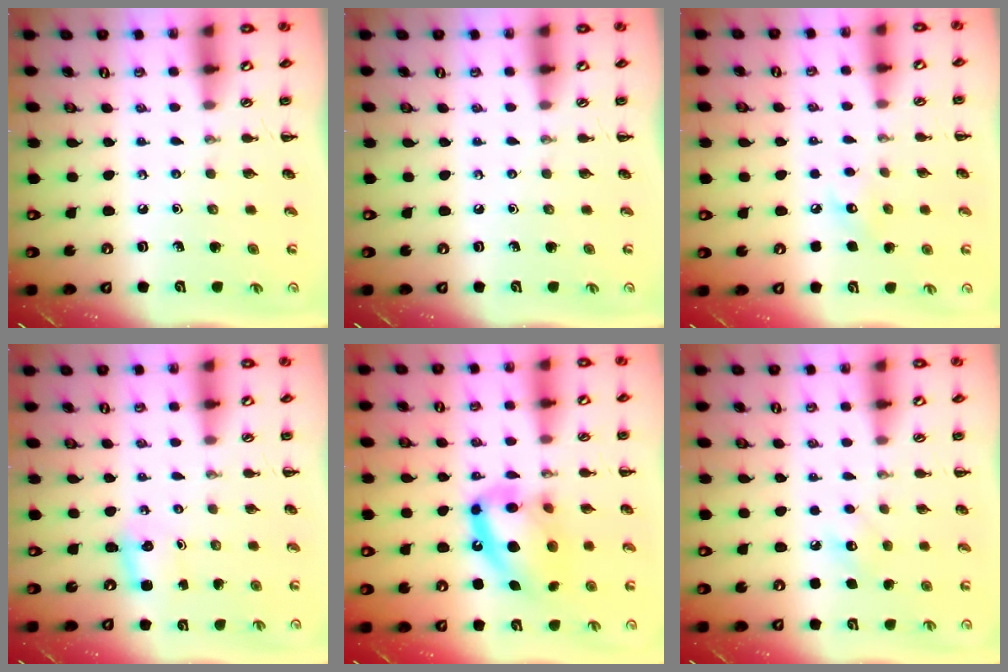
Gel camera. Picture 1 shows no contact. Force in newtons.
{"total": 0.0}
{"total": 5.9, "press": 5.7, "slide": 1.2}
{"total": 2.8, "press": 2.7, "slide": 0.9}
{"total": 15.2, "press": 14.7, "slide": 3.8}
{"total": 7.6, "press": 7.4, "slide": 1.7}